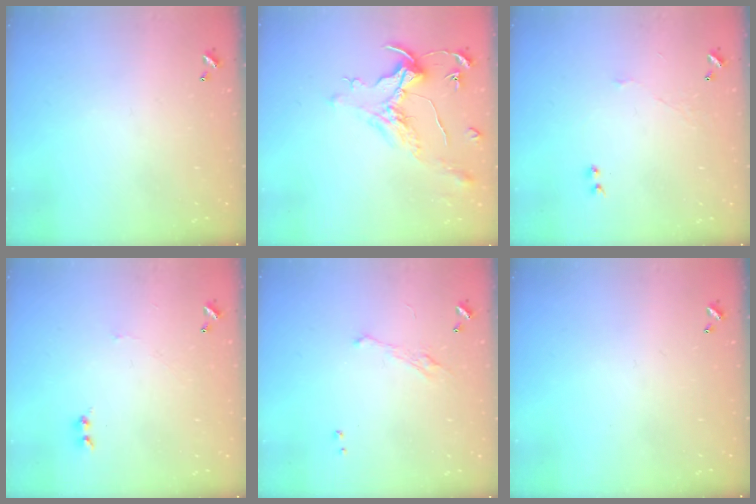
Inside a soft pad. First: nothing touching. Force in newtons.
{"total": 1.6, "press": 1.4, "slide": 0.7}
{"total": 2.4, "press": 2.3, "slide": 0.6}
{"total": 1.5, "press": 1.4, "slide": 0.6}
{"total": 2.3, "press": 2.1, "slide": 0.8}
{"total": 0.0}